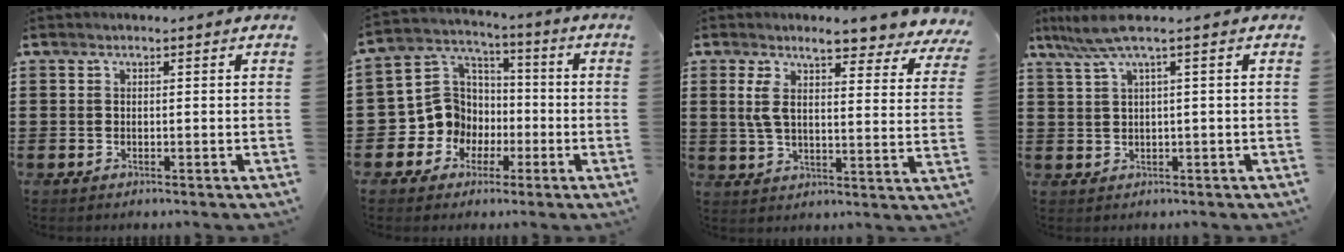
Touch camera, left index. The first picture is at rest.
{"total": 9.6, "force": [-1.9, 9.1, 2.5], "torque": [-0.107, 0.005, -0.034]}
{"total": 7.8, "force": [5.6, 1.5, 5.2], "torque": [-0.108, -0.020, 0.095]}
{"total": 3.7, "force": [1.3, -0.1, 3.5], "torque": [-0.079, -0.006, 0.018]}